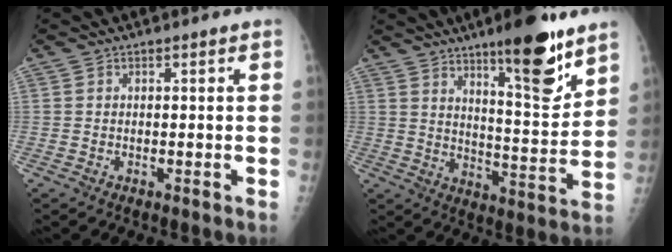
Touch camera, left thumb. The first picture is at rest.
{"total": 15.9, "force": [10.4, 3.7, 11.4], "torque": [-0.139, -0.075, 0.162]}